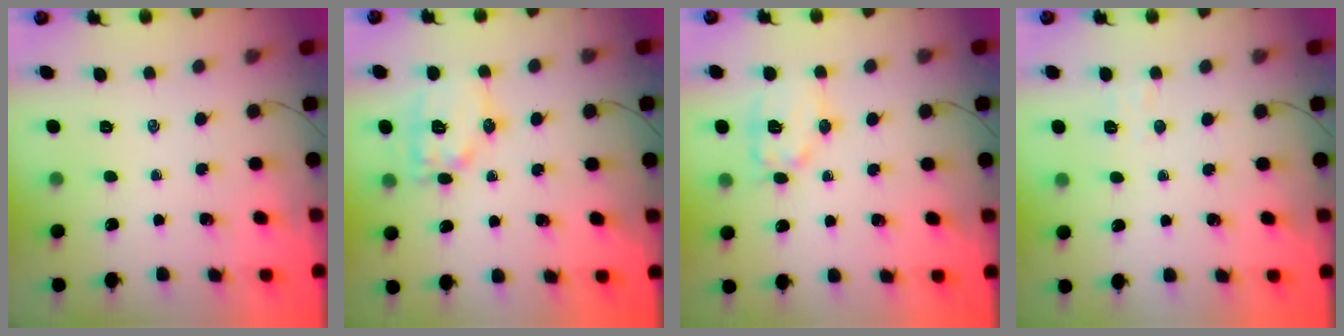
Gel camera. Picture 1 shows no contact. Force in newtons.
{"total": 12.3, "press": 12.3, "slide": 0.6}
{"total": 9.8, "press": 9.8, "slide": 0.6}
{"total": 3.9, "press": 3.8, "slide": 1.1}